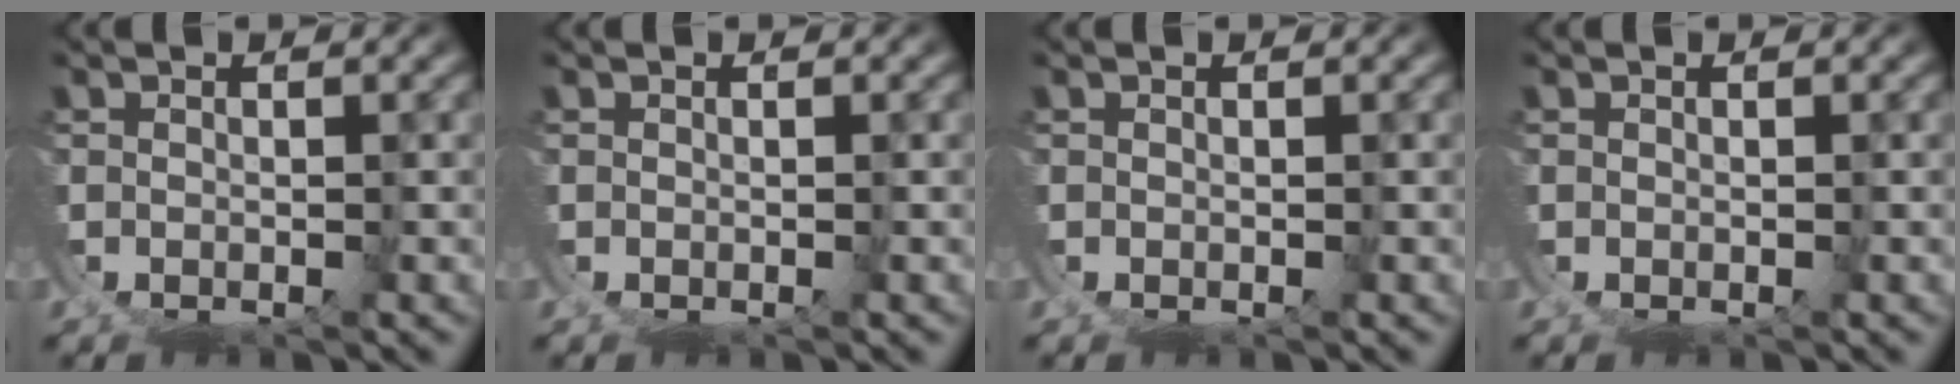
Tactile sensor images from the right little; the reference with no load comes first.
{"total": 0.0}
{"total": 0.0}
{"total": 0.0}